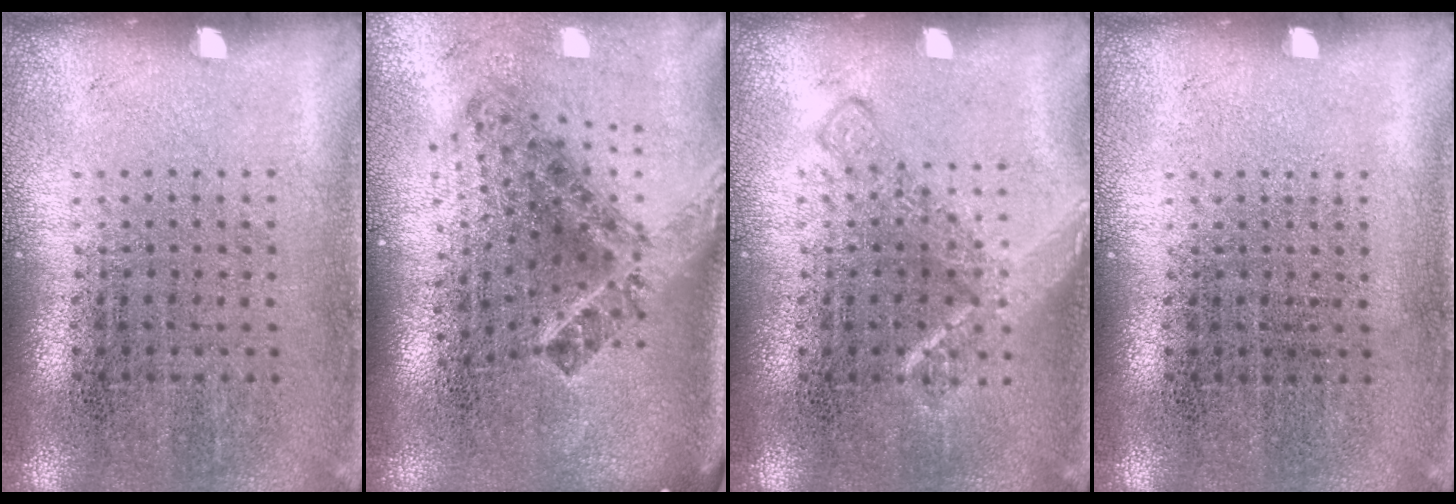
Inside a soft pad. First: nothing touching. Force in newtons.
{"total": 2.5, "press": 1.5, "slide": 2.0}
{"total": 2.3, "press": 2.3, "slide": 0.4}
{"total": 0.0}